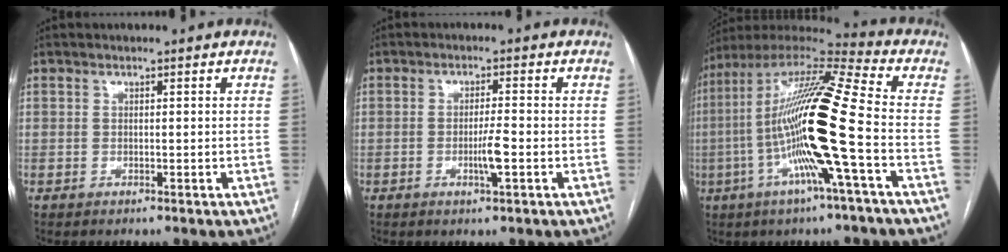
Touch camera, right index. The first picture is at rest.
{"total": 3.6, "force": [-1.1, 0.1, 3.4], "torque": [-0.063, -0.005, -0.019]}
{"total": 20.1, "force": [-3.8, 0.1, 19.8], "torque": [-0.382, -0.002, -0.085]}